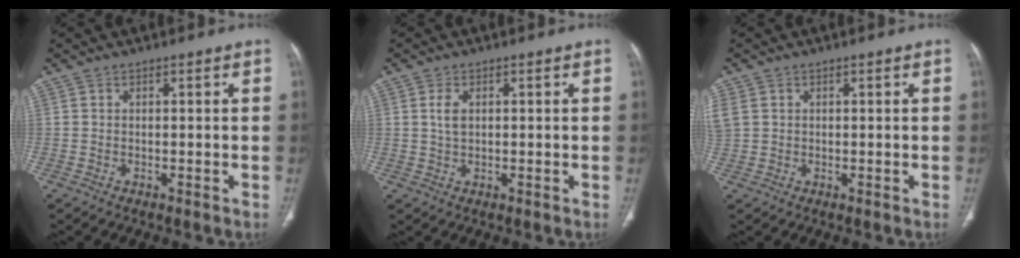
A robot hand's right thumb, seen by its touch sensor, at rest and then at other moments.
{"total": 2.5, "force": [0.7, 1.5, 1.9], "torque": [-0.038, -0.001, 0.015]}
{"total": 5.6, "force": [1.2, 4.7, 2.9], "torque": [-0.100, 0.013, 0.036]}